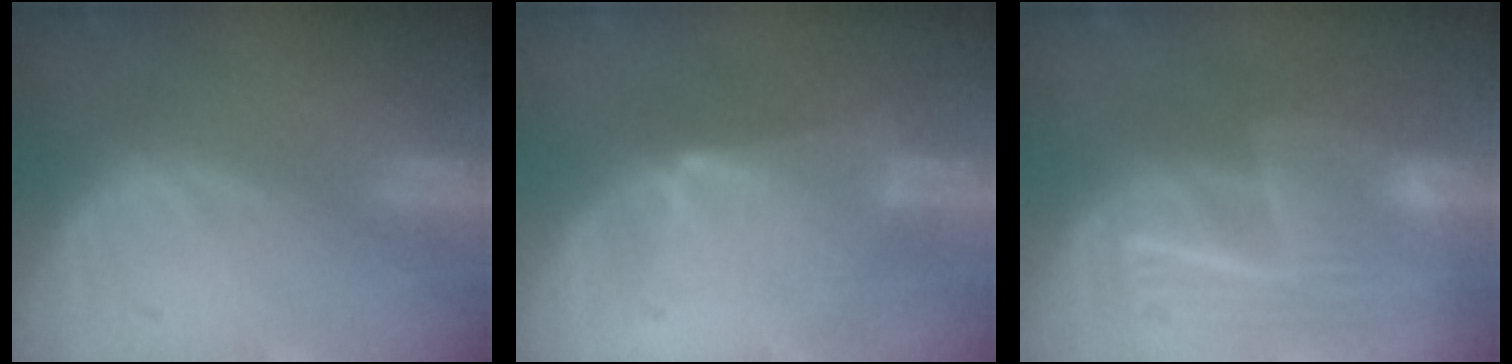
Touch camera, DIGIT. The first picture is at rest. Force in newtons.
{"total": 5.7, "press": 5.4, "slide": 1.8}
{"total": 8.7, "press": 8.1, "slide": 3.1}